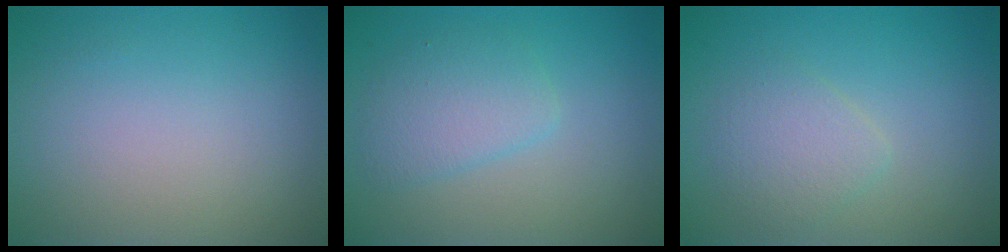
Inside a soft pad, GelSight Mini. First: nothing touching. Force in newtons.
{"total": 2.9, "press": 2.9, "slide": 0.1}
{"total": 2.3, "press": 2.3, "slide": 0.1}